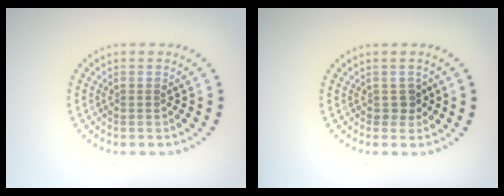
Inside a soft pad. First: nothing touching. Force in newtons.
{"total": 1.1, "press": 1.0, "slide": 0.6}